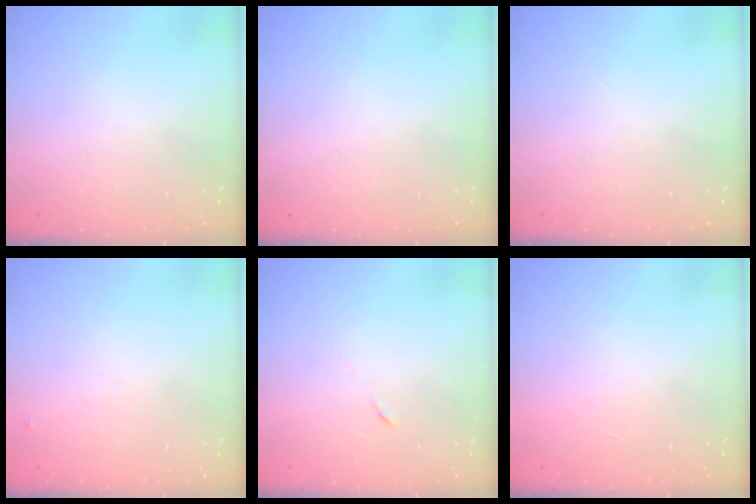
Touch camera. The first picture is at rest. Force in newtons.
{"total": 0.0}
{"total": 0.0}
{"total": 2.6, "press": 2.6, "slide": 0.2}
{"total": 2.9, "press": 2.7, "slide": 1.0}
{"total": 1.5, "press": 1.5, "slide": 0.1}